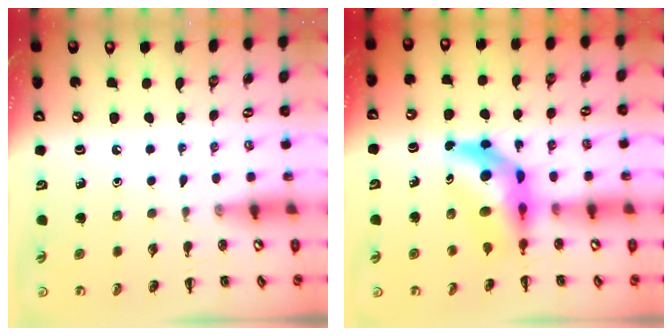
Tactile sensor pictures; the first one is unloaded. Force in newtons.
{"total": 9.9, "press": 9.3, "slide": 3.5}